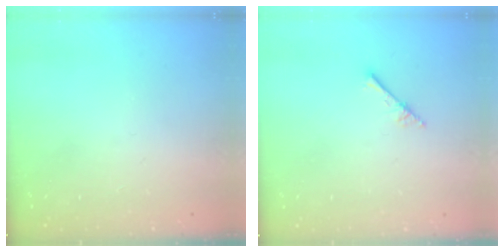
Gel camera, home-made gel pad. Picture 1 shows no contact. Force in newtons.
{"total": 2.3, "press": 2.2, "slide": 0.2}